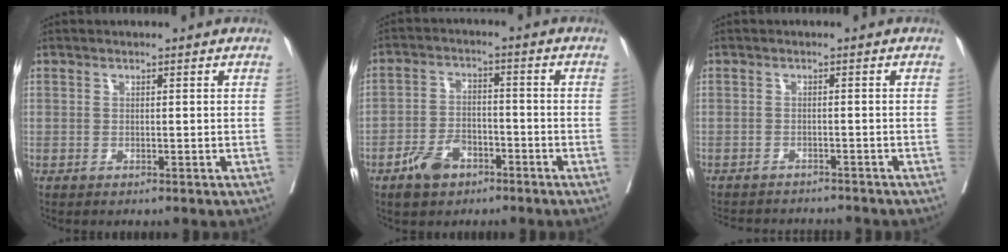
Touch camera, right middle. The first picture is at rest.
{"total": 6.1, "force": [-3.8, 3.5, 3.2], "torque": [-0.067, 0.003, -0.065]}
{"total": 9.2, "force": [-8.8, 1.7, 2.2], "torque": [-0.035, -0.001, -0.112]}